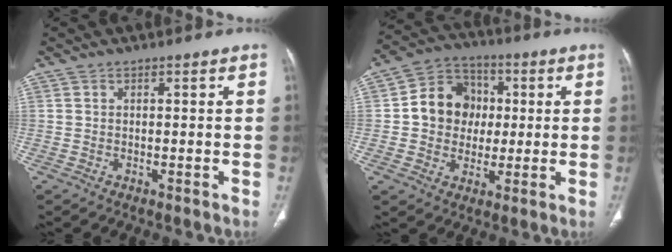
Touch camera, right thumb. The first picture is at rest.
{"total": 11.8, "force": [0.8, 10.3, 5.6], "torque": [-0.053, 0.017, 0.008]}